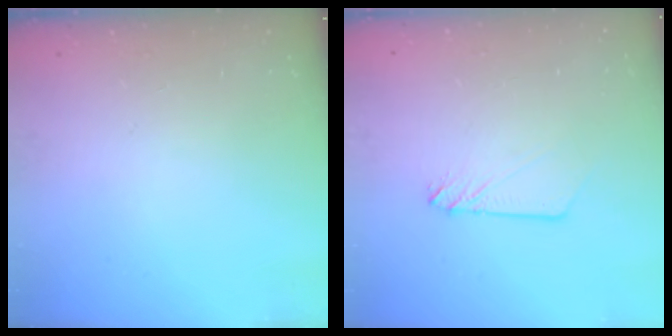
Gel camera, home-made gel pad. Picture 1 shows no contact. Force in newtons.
{"total": 3.3, "press": 3.2, "slide": 0.5}